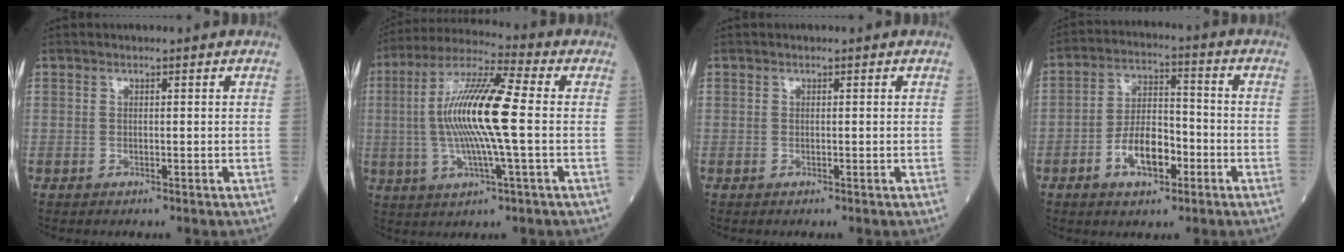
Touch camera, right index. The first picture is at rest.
{"total": 14.6, "force": [-0.2, 0.9, 14.5], "torque": [-0.289, 0.008, -0.011]}
{"total": 0.0}
{"total": 8.5, "force": [-3.5, 3.9, 6.7], "torque": [-0.127, 0.013, -0.063]}